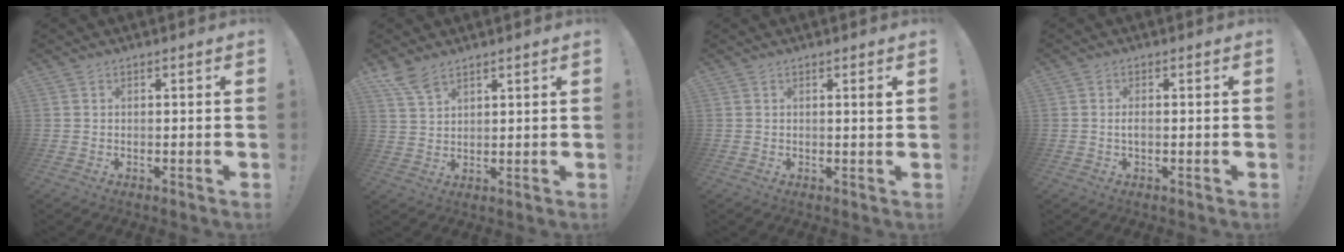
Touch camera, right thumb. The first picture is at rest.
{"total": 6.1, "force": [4.8, 2.2, 3.0], "torque": [-0.054, -0.026, 0.090]}
{"total": 1.3, "force": [0.6, -0.3, 1.1], "torque": [-0.011, -0.007, 0.008]}
{"total": 1.5, "force": [-0.4, 0.5, 1.4], "torque": [-0.025, 0.002, -0.006]}